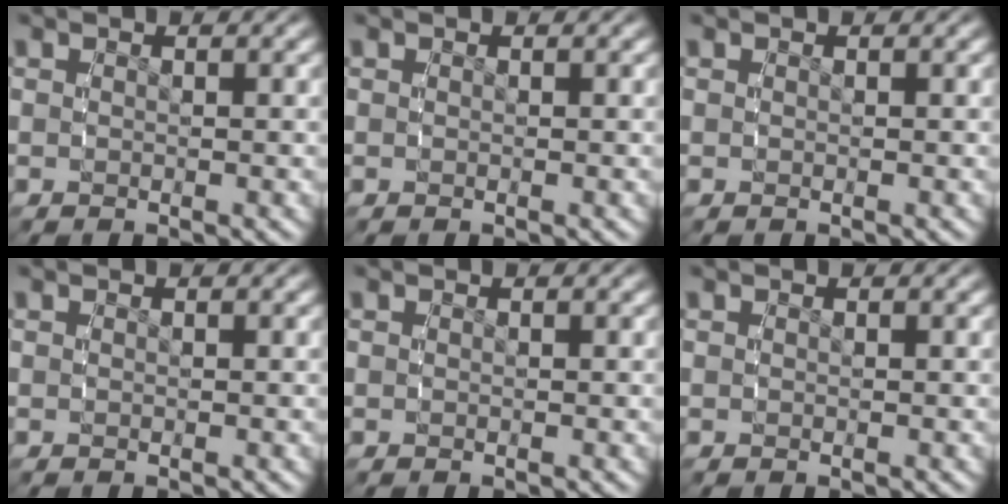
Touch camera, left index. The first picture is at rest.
{"total": 0.0}
{"total": 0.0}
{"total": 0.0}
{"total": 0.0}
{"total": 0.0}